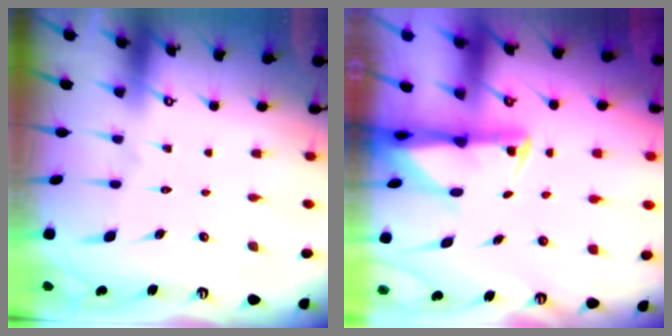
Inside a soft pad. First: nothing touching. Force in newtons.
{"total": 2.7, "press": 2.6, "slide": 0.6}